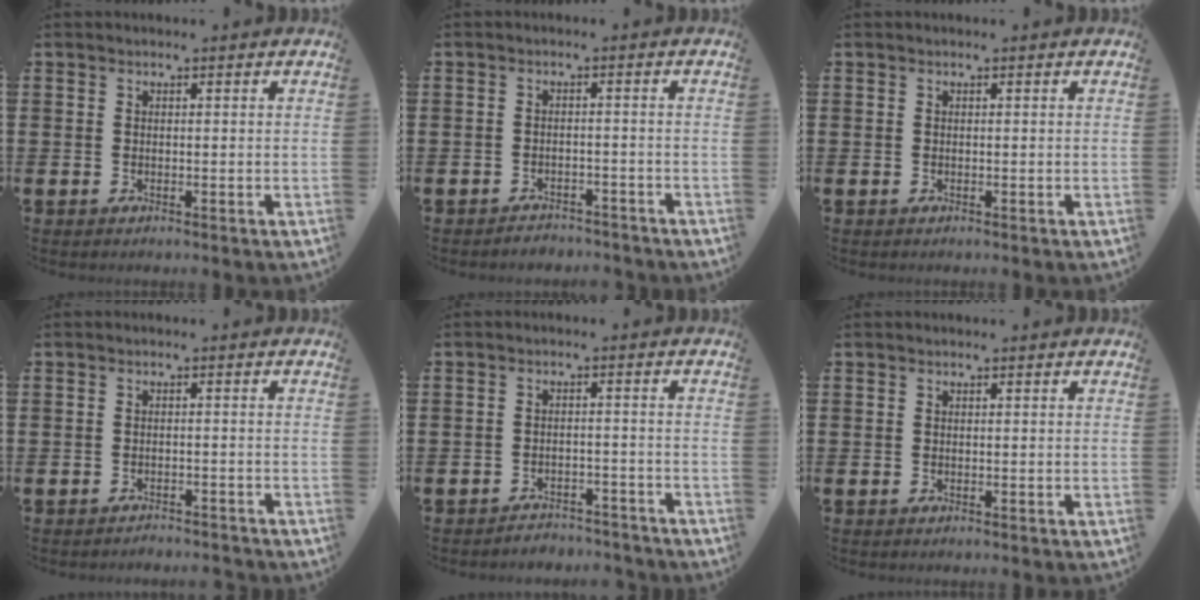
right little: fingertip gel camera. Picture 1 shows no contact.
{"total": 1.8, "force": [-1.8, 0.1, -0.2], "torque": [-0.004, 0.005, -0.040]}
{"total": 0.0}
{"total": 1.2, "force": [-1.2, 0.0, -0.1], "torque": [-0.002, 0.002, -0.026]}
{"total": 2.4, "force": [-2.4, 0.2, -0.2], "torque": [-0.004, 0.005, -0.052]}
{"total": 0.0}